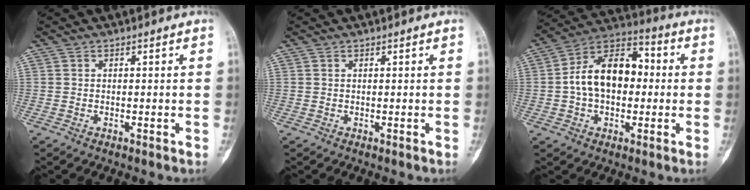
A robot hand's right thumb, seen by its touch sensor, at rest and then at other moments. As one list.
[{"total": 0.0}, {"total": 14.7, "force": [0.1, 9.6, 11.1], "torque": [-0.162, 0.039, -0.009]}]